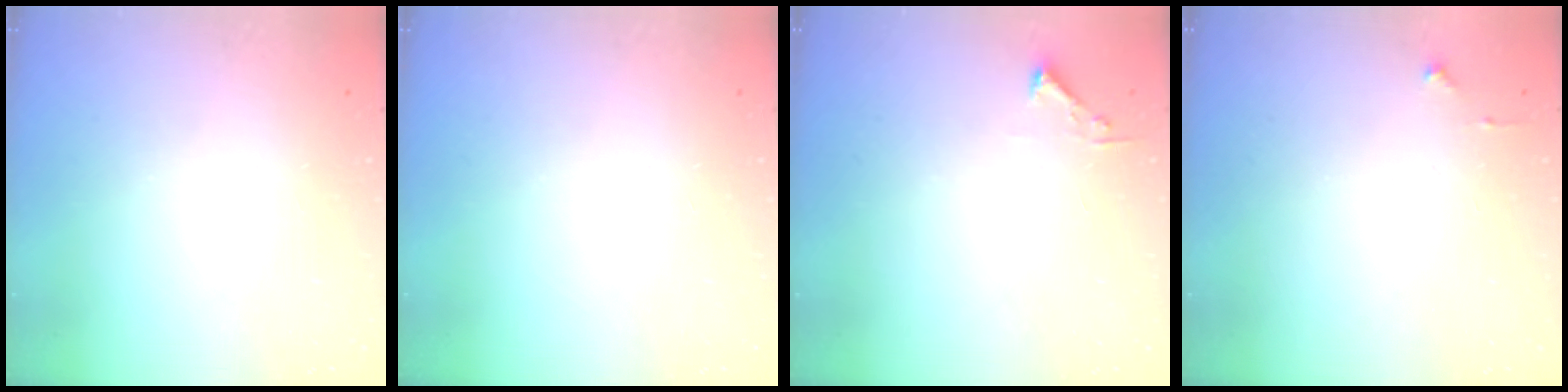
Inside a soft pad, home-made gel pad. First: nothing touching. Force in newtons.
{"total": 0.0}
{"total": 2.4, "press": 2.4, "slide": 0.3}
{"total": 2.7, "press": 2.6, "slide": 0.4}